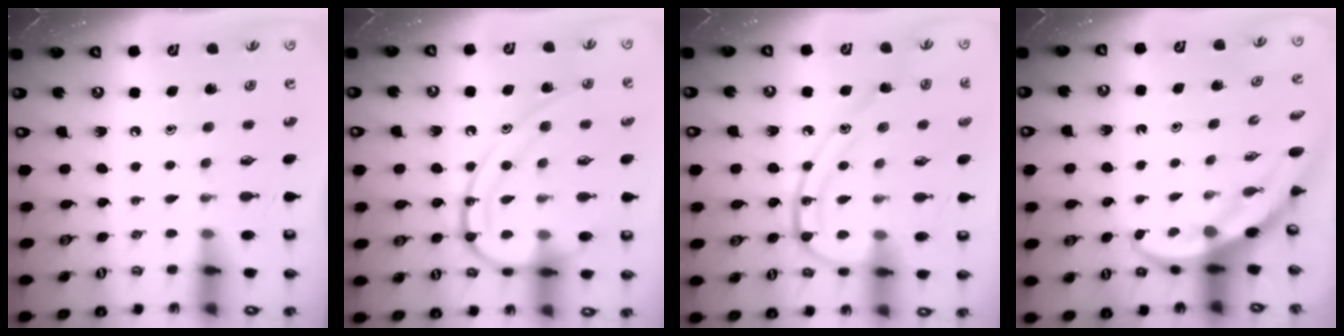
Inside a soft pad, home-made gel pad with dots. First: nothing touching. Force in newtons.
{"total": 15.2, "press": 15.1, "slide": 1.5}
{"total": 13.4, "press": 13.4, "slide": 0.8}
{"total": 3.9, "press": 3.9, "slide": 0.6}